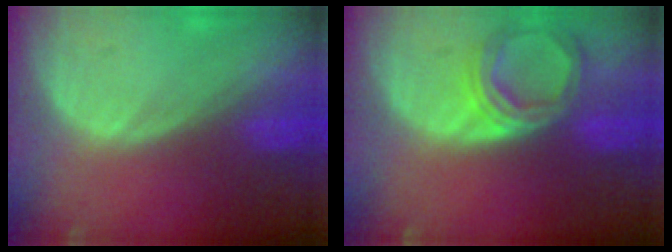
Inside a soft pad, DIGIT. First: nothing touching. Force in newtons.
{"total": 6.9, "press": 6.3, "slide": 2.6}